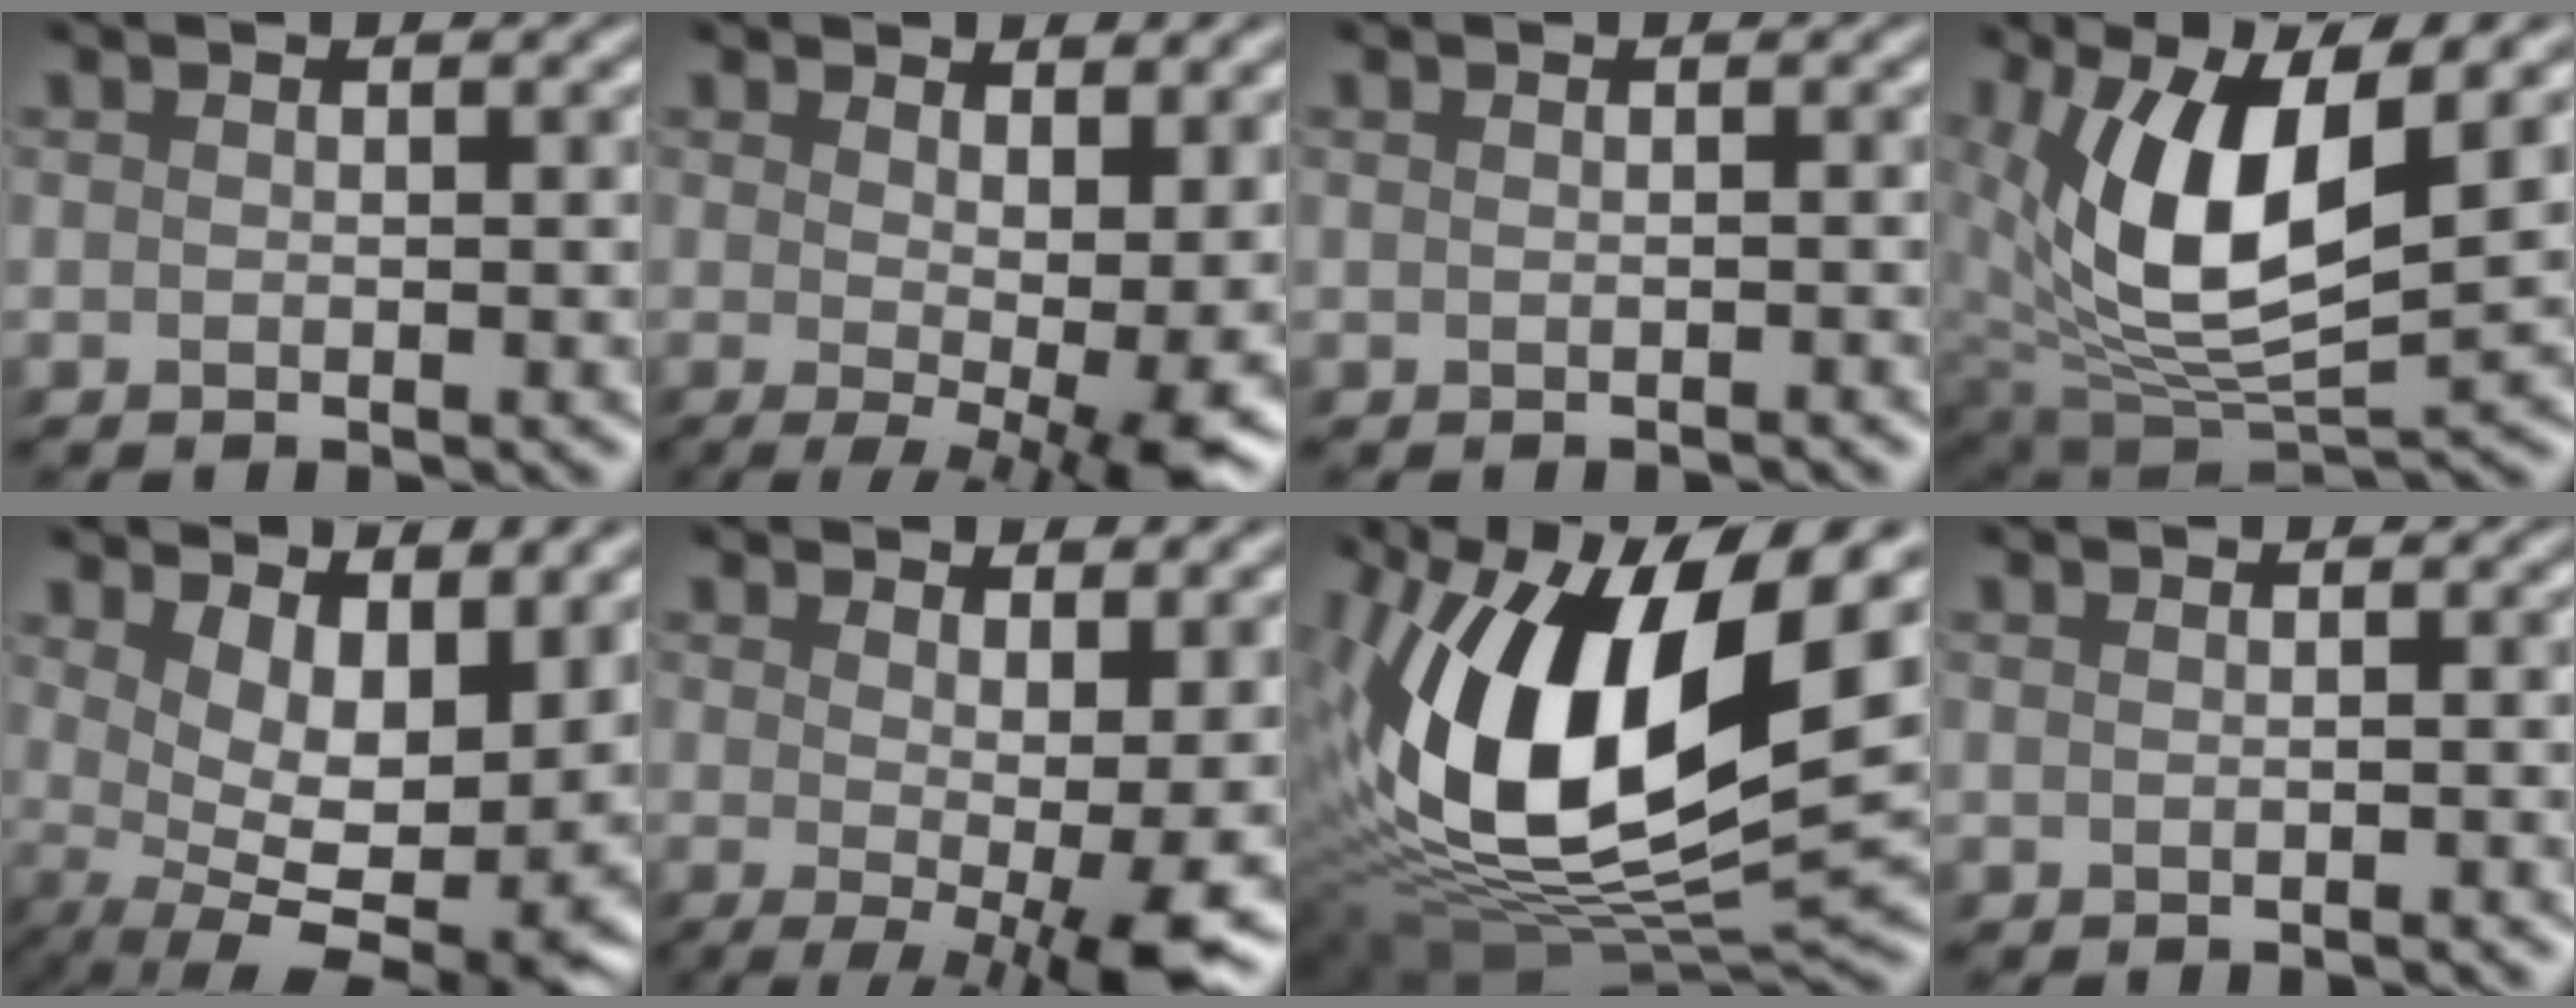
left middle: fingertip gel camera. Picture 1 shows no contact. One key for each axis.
{"total": 7.2, "fx": 0.4, "fy": 2.4, "fz": 6.8, "tx": -0.096, "ty": -0.015, "tz": 0.012}
{"total": 0.6, "fx": -0.5, "fy": 0.0, "fz": 0.1, "tx": 0.000, "ty": -0.001, "tz": -0.010}
{"total": 9.9, "fx": 3.0, "fy": 4.4, "fz": 8.4, "tx": -0.171, "ty": -0.011, "tz": 0.055}
{"total": 11.1, "fx": 1.8, "fy": 5.9, "fz": 9.2, "tx": -0.124, "ty": -0.026, "tz": 0.055}
{"total": 7.2, "fx": -0.1, "fy": 2.0, "fz": 7.0, "tx": -0.098, "ty": -0.014, "tz": 0.003}
{"total": 16.0, "fx": 3.7, "fy": 8.0, "fz": 13.4, "tx": -0.260, "ty": -0.005, "tz": 0.049}
{"total": 0.9, "fx": -0.9, "fy": 0.0, "fz": 0.1, "tx": 0.000, "ty": -0.002, "tz": -0.017}